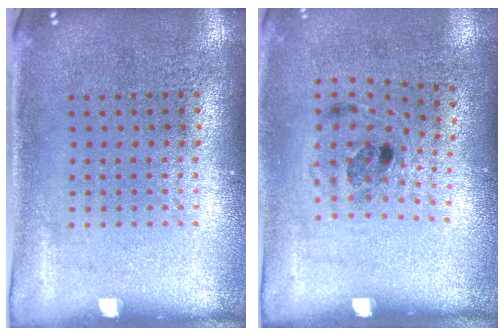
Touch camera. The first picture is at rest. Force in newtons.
{"total": 1.2, "press": 0.8, "slide": 0.9}